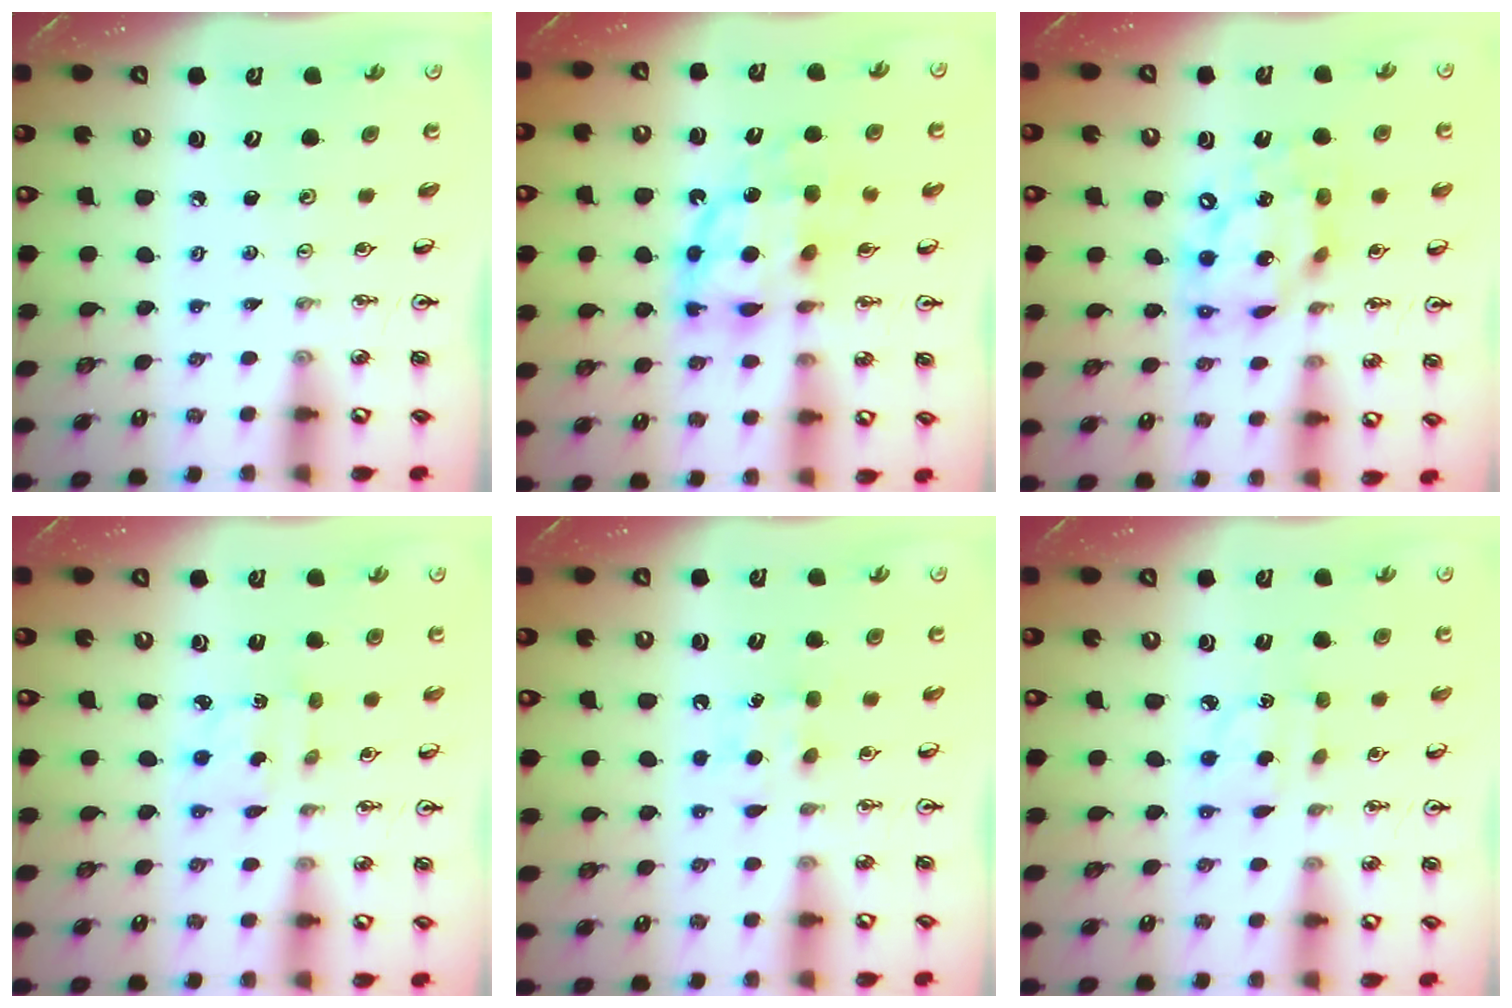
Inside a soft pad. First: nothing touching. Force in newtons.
{"total": 11.9, "press": 11.8, "slide": 1.4}
{"total": 14.2, "press": 14.1, "slide": 1.0}
{"total": 2.2, "press": 2.2, "slide": 0.4}
{"total": 5.6, "press": 5.5, "slide": 0.7}
{"total": 3.7, "press": 3.7, "slide": 0.6}